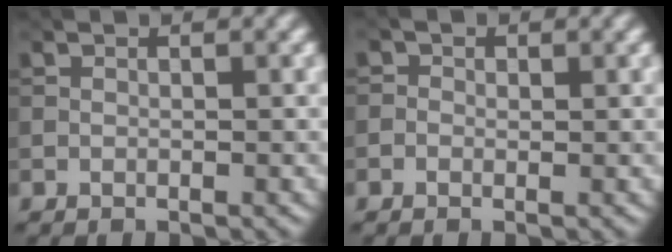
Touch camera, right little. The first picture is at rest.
{"total": 0.7, "force": [-0.5, 0.5, -0.2], "torque": [0.011, -0.005, -0.007]}